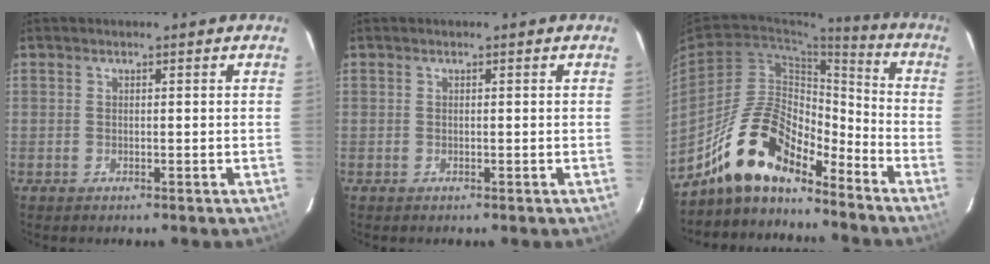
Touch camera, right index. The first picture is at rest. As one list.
[{"total": 0.0}, {"total": 16.1, "force": [-12.6, 5.8, 8.2], "torque": [-0.160, 0.014, -0.232]}]